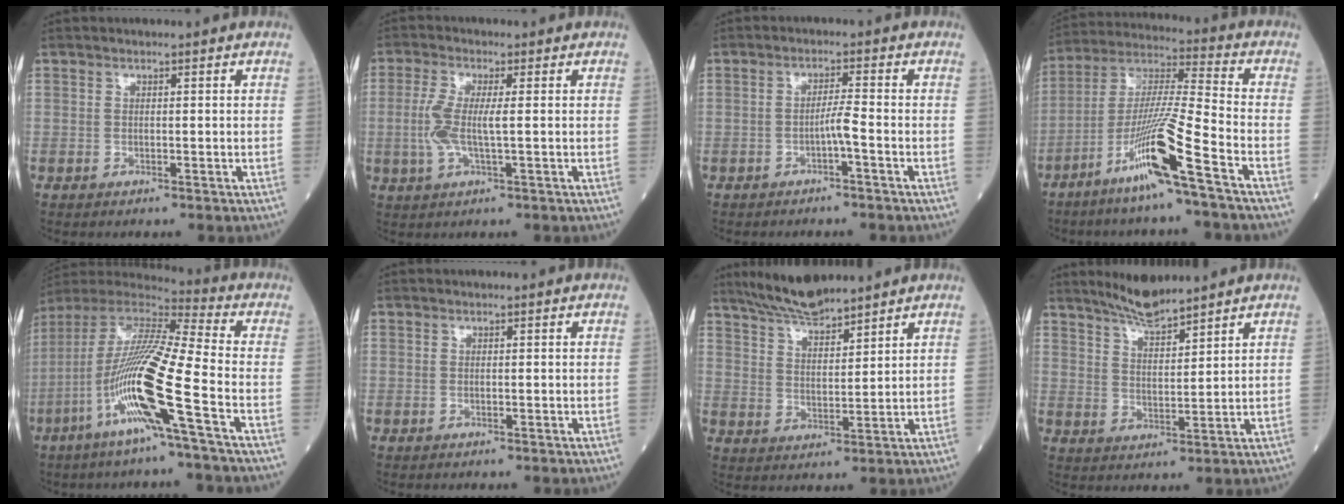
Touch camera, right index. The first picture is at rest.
{"total": 5.4, "force": [-0.2, 0.9, 5.3], "torque": [-0.128, -0.001, -0.008]}
{"total": 2.3, "force": [-1.2, -0.4, 2.0], "torque": [-0.033, 0.001, -0.023]}
{"total": 13.5, "force": [-7.3, -1.6, 11.3], "torque": [-0.225, -0.020, -0.142]}
{"total": 17.4, "force": [-6.4, -0.6, 16.2], "torque": [-0.327, -0.013, -0.132]}
{"total": 0.0}
{"total": 8.0, "force": [7.3, 0.7, 3.1], "torque": [-0.068, 0.006, 0.142]}
{"total": 6.3, "force": [5.8, 0.2, 2.4], "torque": [-0.050, -0.004, 0.113]}